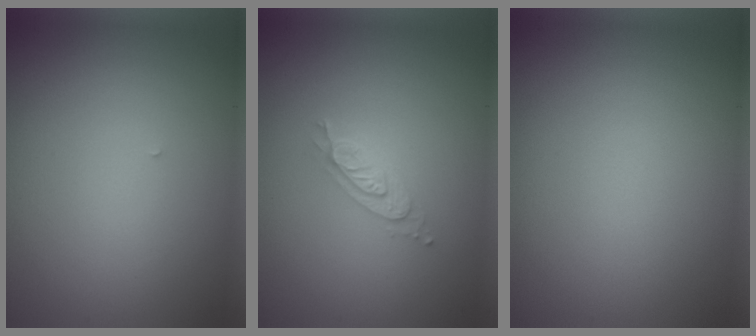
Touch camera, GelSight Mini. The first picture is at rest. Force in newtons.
{"total": 2.2, "press": 2.2, "slide": 0.3}
{"total": 0.0}